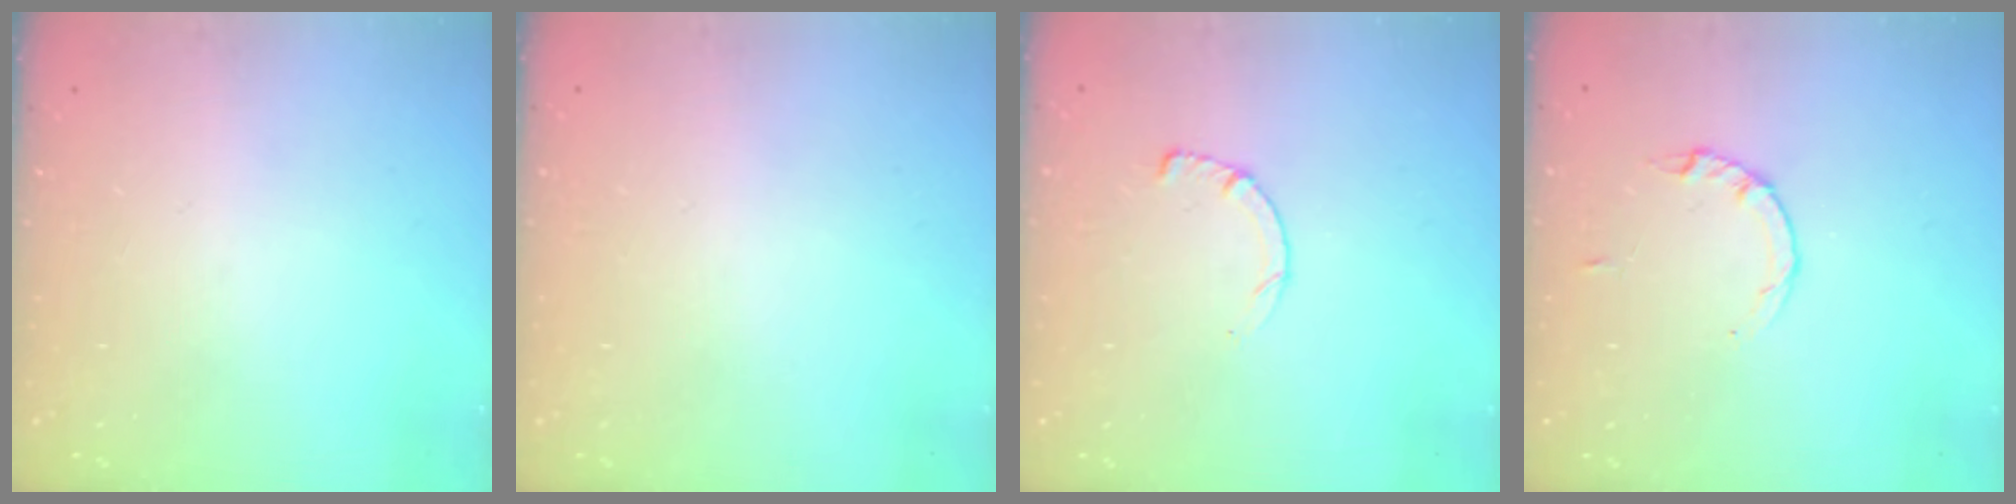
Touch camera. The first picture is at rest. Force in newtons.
{"total": 2.6, "press": 2.6, "slide": 0.2}
{"total": 3.0, "press": 3.0, "slide": 0.3}
{"total": 2.2, "press": 2.1, "slide": 0.3}